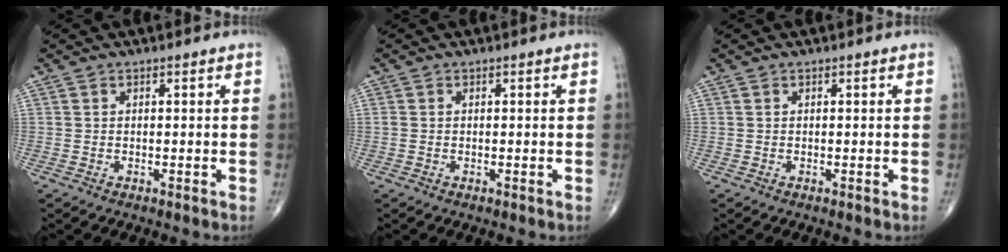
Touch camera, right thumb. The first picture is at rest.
{"total": 0.6, "force": [-0.1, 0.5, 0.4], "torque": [-0.012, 0.002, 0.001]}
{"total": 0.0}